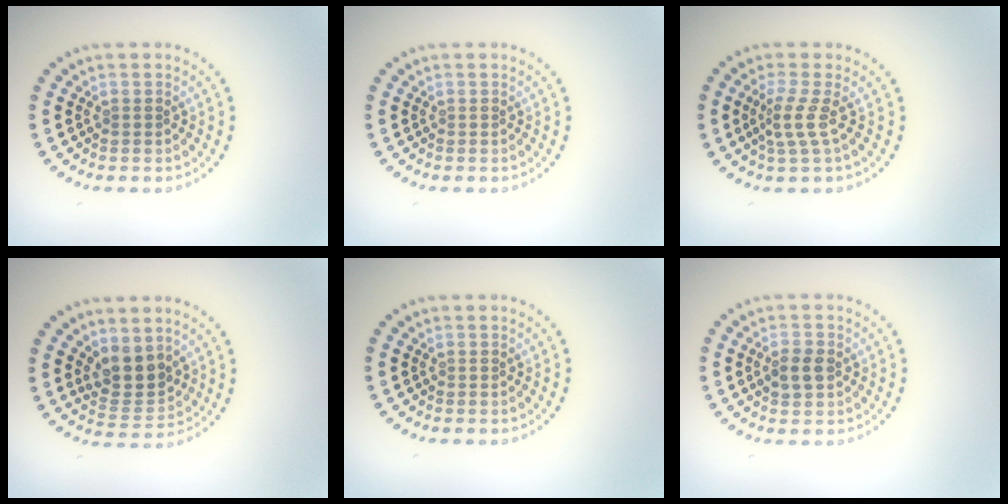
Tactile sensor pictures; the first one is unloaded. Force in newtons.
{"total": 0.0}
{"total": 2.3, "press": 1.5, "slide": 1.7}
{"total": 3.7, "press": 3.3, "slide": 1.7}
{"total": 0.0}
{"total": 2.2, "press": 2.2, "slide": 0.2}